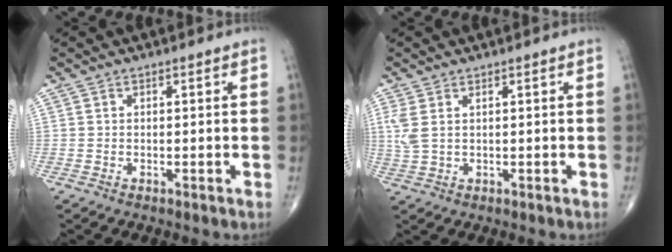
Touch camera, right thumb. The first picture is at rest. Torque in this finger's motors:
{"motor_torque": [0.00, 0.02, 0.29, 0.39, 0.06]}